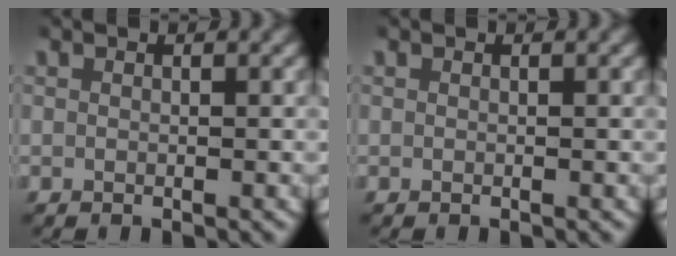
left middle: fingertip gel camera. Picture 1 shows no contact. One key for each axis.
{"total": 0.0}